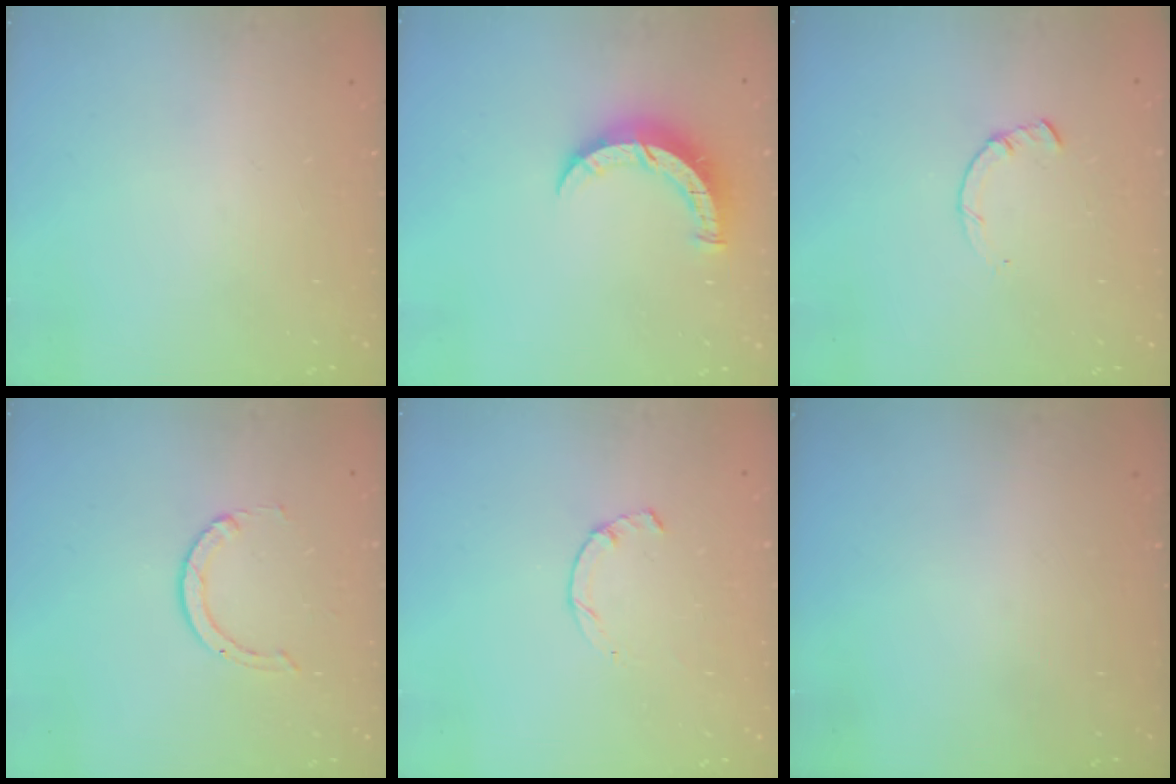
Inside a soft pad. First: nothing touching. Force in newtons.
{"total": 7.0, "press": 7.0, "slide": 0.4}
{"total": 1.4, "press": 1.4, "slide": 0.2}
{"total": 1.5, "press": 1.5, "slide": 0.2}
{"total": 1.7, "press": 1.6, "slide": 0.4}
{"total": 0.0}